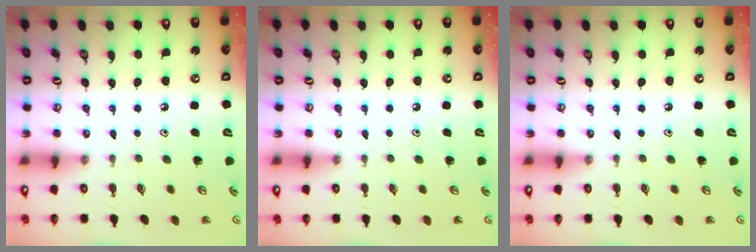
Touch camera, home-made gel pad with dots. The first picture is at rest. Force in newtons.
{"total": 0.0}
{"total": 0.0}